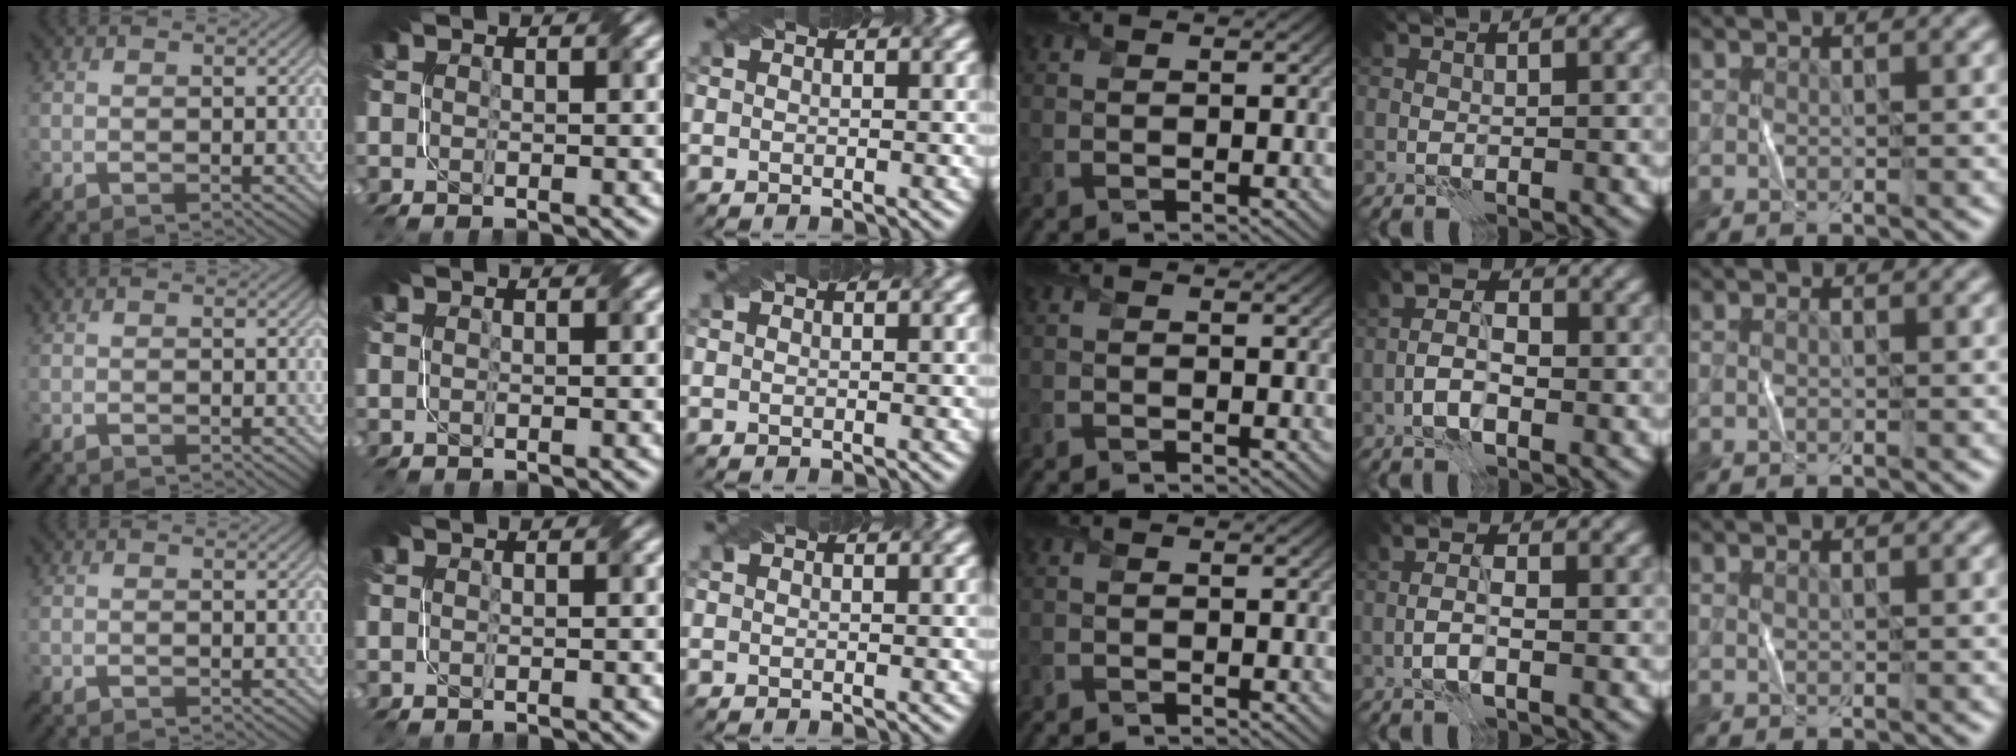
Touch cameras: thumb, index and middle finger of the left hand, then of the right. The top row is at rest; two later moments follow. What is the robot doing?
{"motion": "fold", "object": "bubble wrap"}